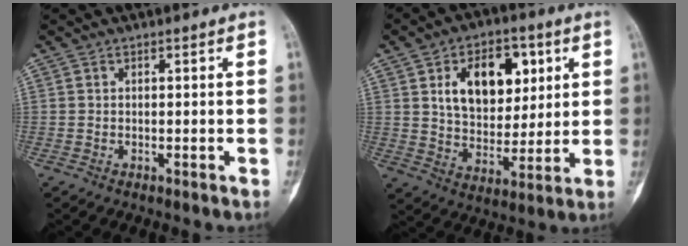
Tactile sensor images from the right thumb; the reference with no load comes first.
{"total": 15.6, "force": [5.2, 10.1, 10.7], "torque": [-0.119, -0.014, 0.093]}